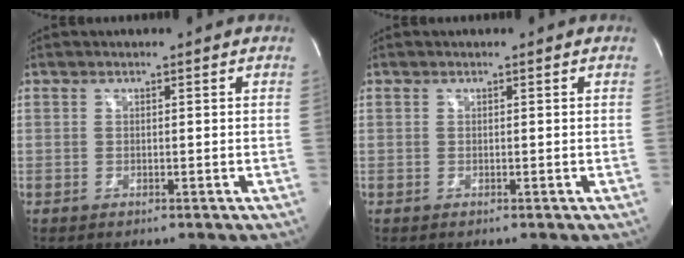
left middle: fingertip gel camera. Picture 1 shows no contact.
{"total": 0.0}